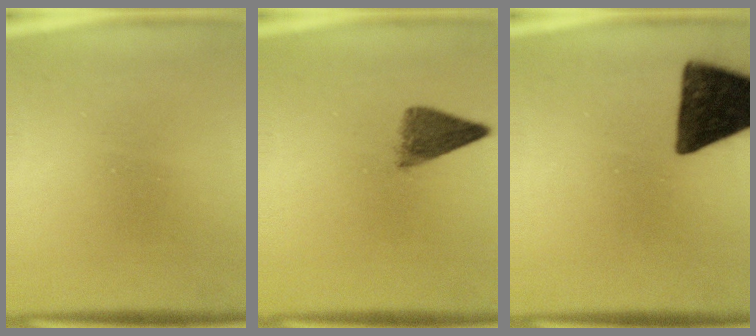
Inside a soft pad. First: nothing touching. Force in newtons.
{"total": 4.6}
{"total": 13.0}